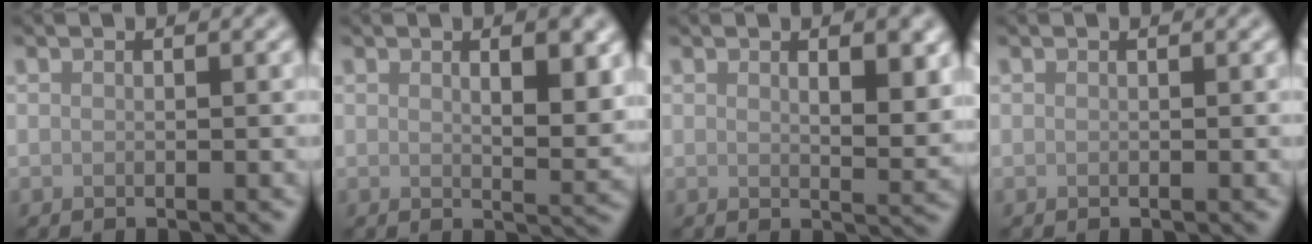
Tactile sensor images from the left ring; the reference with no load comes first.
{"total": 4.2, "force": [1.5, 1.5, 3.7], "torque": [-0.051, -0.008, 0.027]}
{"total": 4.1, "force": [1.6, 1.4, 3.5], "torque": [-0.046, -0.008, 0.028]}
{"total": 0.0}